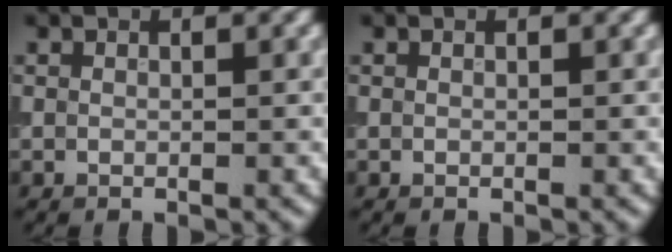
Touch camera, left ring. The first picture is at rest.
{"total": 0.0}